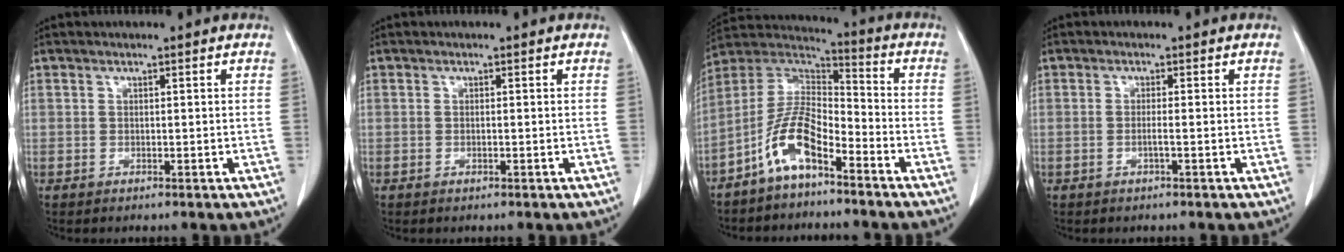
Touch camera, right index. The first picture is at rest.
{"total": 0.0}
{"total": 10.0, "force": [-6.0, 3.1, 7.3], "torque": [-0.162, 0.019, -0.120]}
{"total": 1.1, "force": [-0.4, -0.2, 1.0], "torque": [-0.022, -0.001, -0.009]}